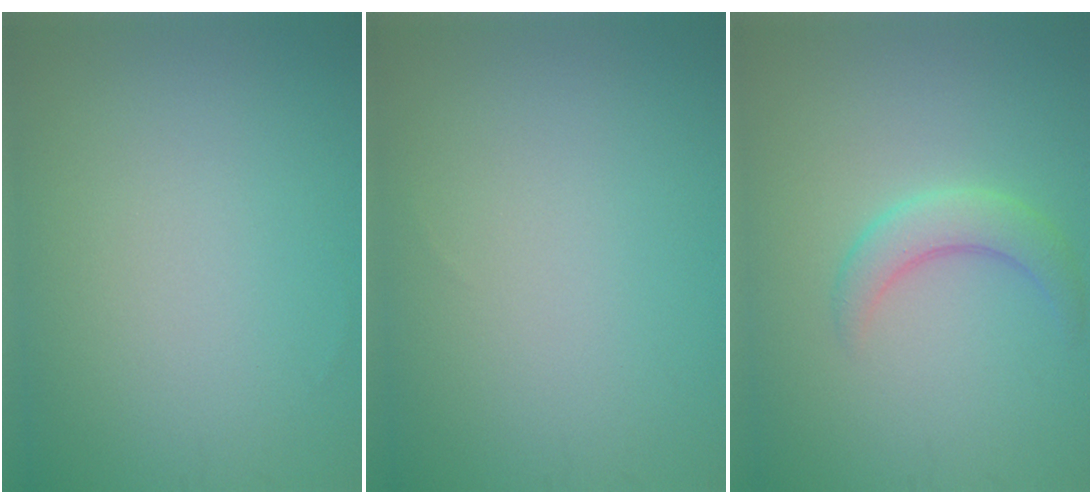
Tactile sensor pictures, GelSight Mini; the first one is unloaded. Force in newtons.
{"total": 0.0}
{"total": 2.8, "press": 2.8, "slide": 0.1}